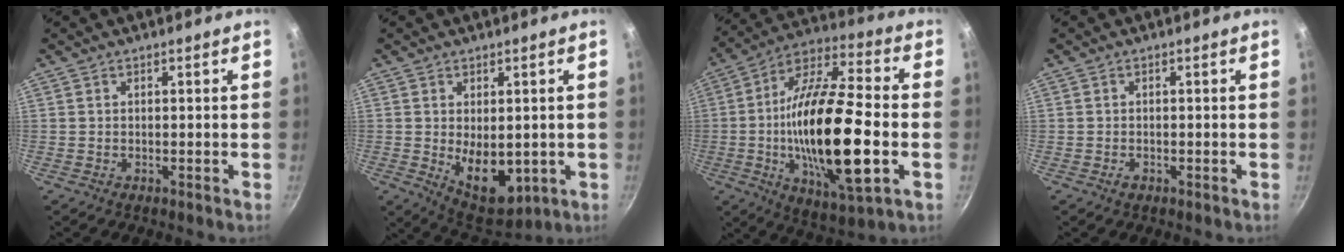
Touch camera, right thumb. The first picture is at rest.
{"total": 10.0, "force": [-0.7, 5.9, 8.1], "torque": [-0.097, -0.021, 0.012]}
{"total": 26.5, "force": [-3.8, 8.7, 24.7], "torque": [-0.452, 0.014, -0.073]}
{"total": 0.8, "force": [-0.5, 0.5, 0.3], "torque": [-0.006, 0.000, -0.009]}